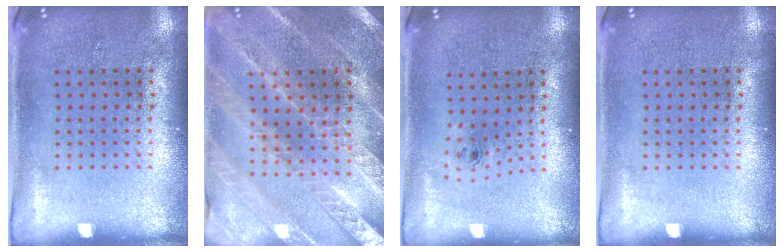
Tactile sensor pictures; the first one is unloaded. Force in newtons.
{"total": 2.4, "press": 2.4, "slide": 0.2}
{"total": 0.8, "press": 0.3, "slide": 0.7}
{"total": 0.0}